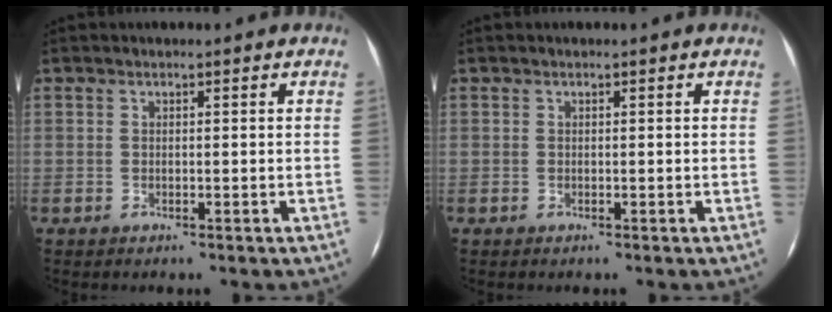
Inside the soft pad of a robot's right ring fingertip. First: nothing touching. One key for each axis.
{"total": 0.0}